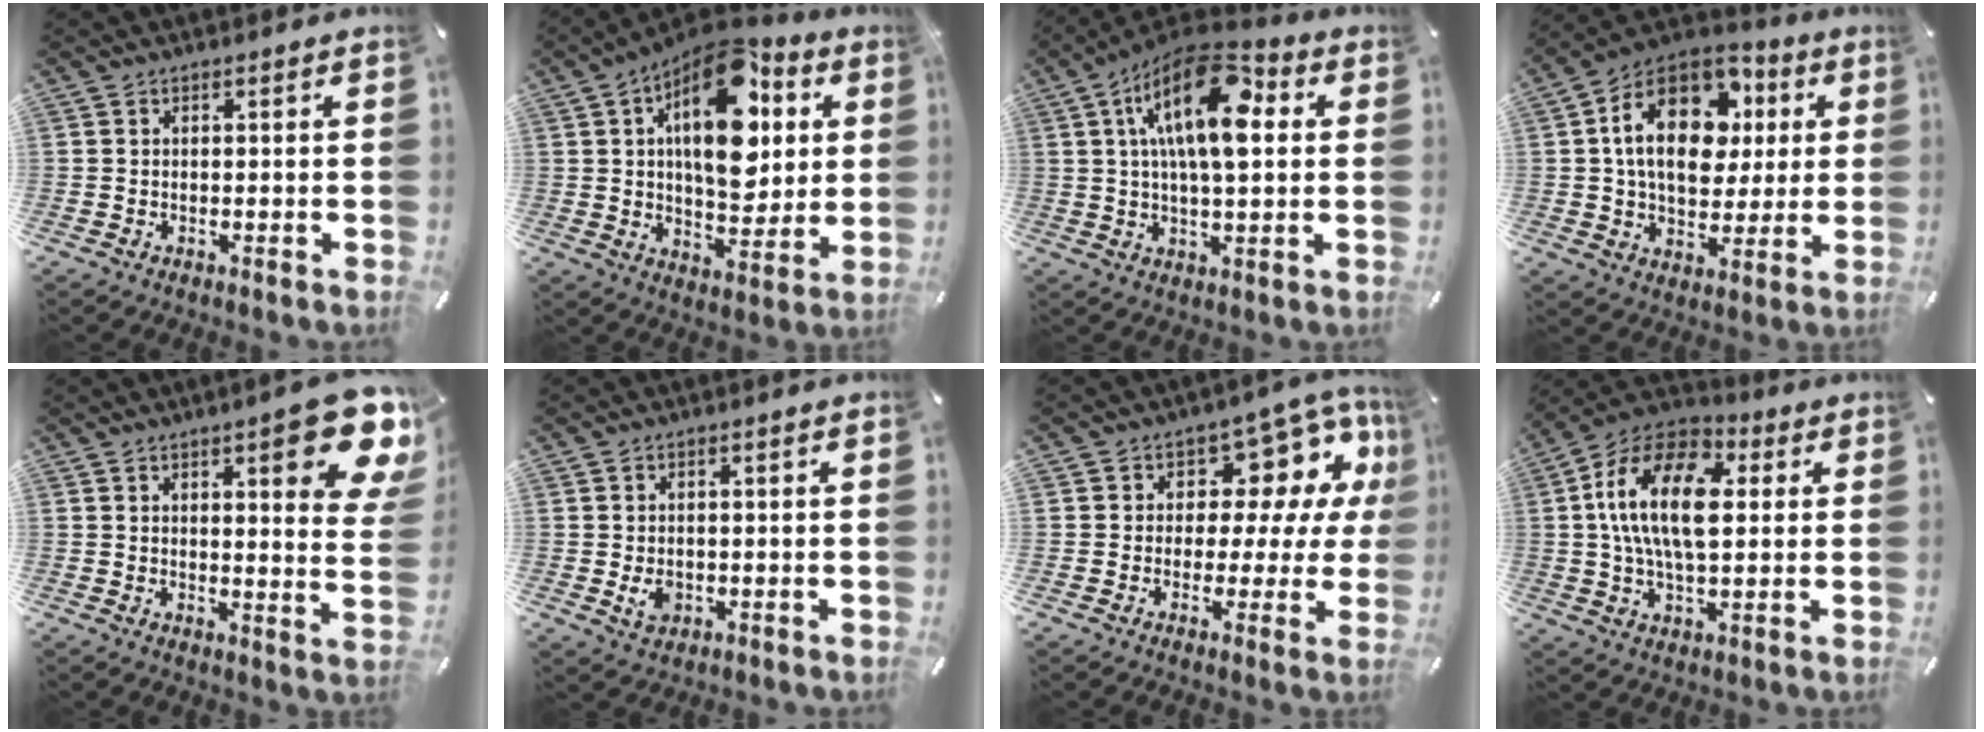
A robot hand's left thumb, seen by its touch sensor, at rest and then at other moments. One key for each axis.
{"total": 20.5, "fx": 7.3, "fy": 11.2, "fz": 15.4, "tx": -0.240, "ty": -0.037, "tz": 0.121}
{"total": 18.4, "fx": 5.4, "fy": 8.5, "fz": 15.5, "tx": -0.275, "ty": -0.013, "tz": 0.085}
{"total": 19.2, "fx": 4.8, "fy": 13.4, "fz": 12.9, "tx": -0.238, "ty": -0.006, "tz": 0.083}
{"total": 15.0, "fx": 7.7, "fy": 4.1, "fz": 12.2, "tx": -0.155, "ty": -0.048, "tz": 0.120}
{"total": 3.3, "fx": -0.4, "fy": 2.6, "fz": 2.0, "tx": -0.035, "ty": -0.001, "tz": -0.010}
{"total": 11.3, "fx": 4.5, "fy": 8.0, "fz": 6.5, "tx": -0.079, "ty": -0.040, "tz": 0.080}
{"total": 18.5, "fx": 2.8, "fy": 11.0, "fz": 14.6, "tx": -0.298, "ty": 0.010, "tz": 0.045}